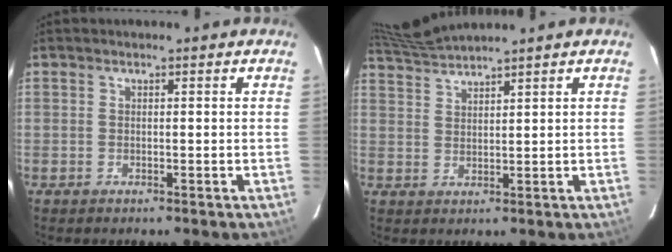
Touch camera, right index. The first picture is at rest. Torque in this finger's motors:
{"motor_torque": [-0.14, 0.55, -0.07, -0.01]}